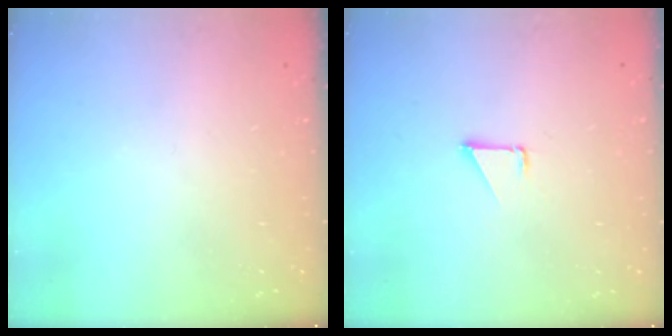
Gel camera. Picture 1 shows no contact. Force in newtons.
{"total": 1.1, "press": 1.1, "slide": 0.1}